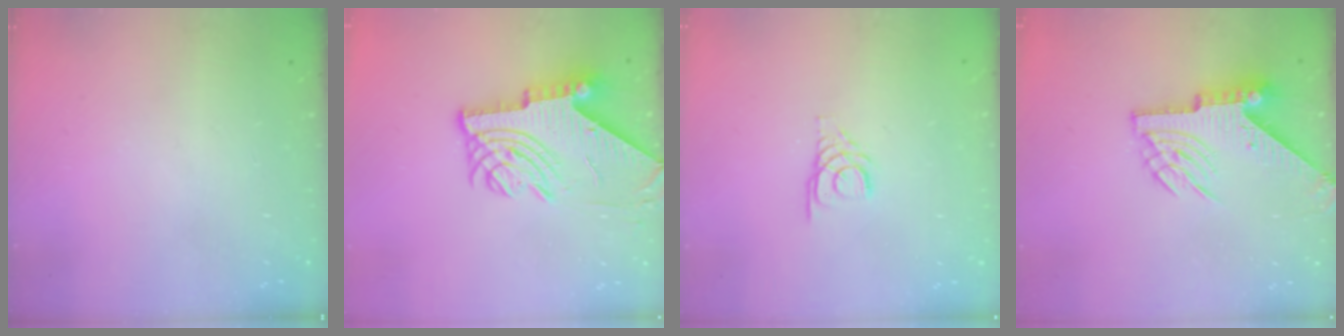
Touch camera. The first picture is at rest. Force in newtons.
{"total": 10.9, "press": 10.8, "slide": 1.2}
{"total": 3.2, "press": 3.2, "slide": 0.3}
{"total": 7.8, "press": 7.7, "slide": 1.3}